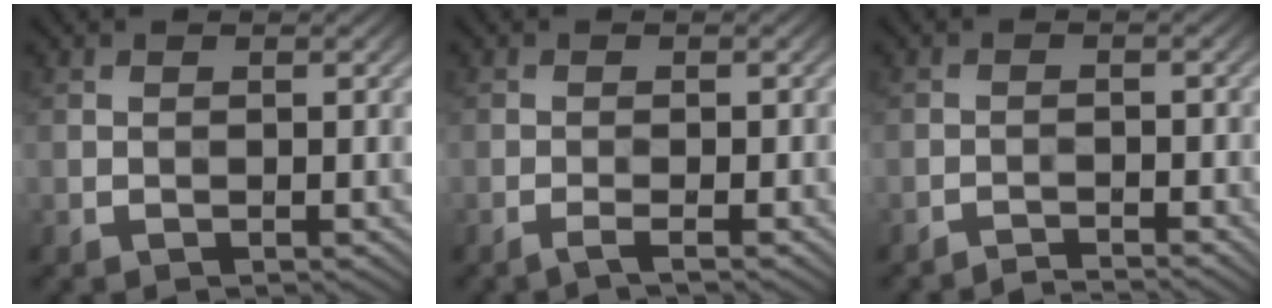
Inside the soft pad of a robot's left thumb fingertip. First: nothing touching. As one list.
[{"total": 1.8, "force": [-1.1, 0.1, 1.4], "torque": [-0.020, 0.006, -0.026]}, {"total": 2.2, "force": [-2.1, 0.1, 0.6], "torque": [-0.002, 0.003, -0.042]}]